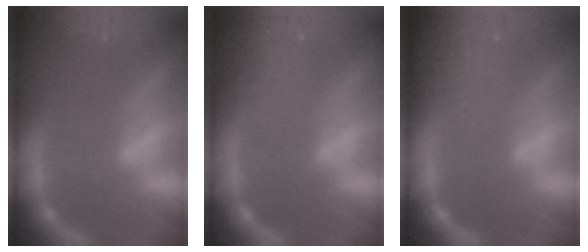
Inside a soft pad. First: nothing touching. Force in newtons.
{"total": 6.1}
{"total": 9.5}